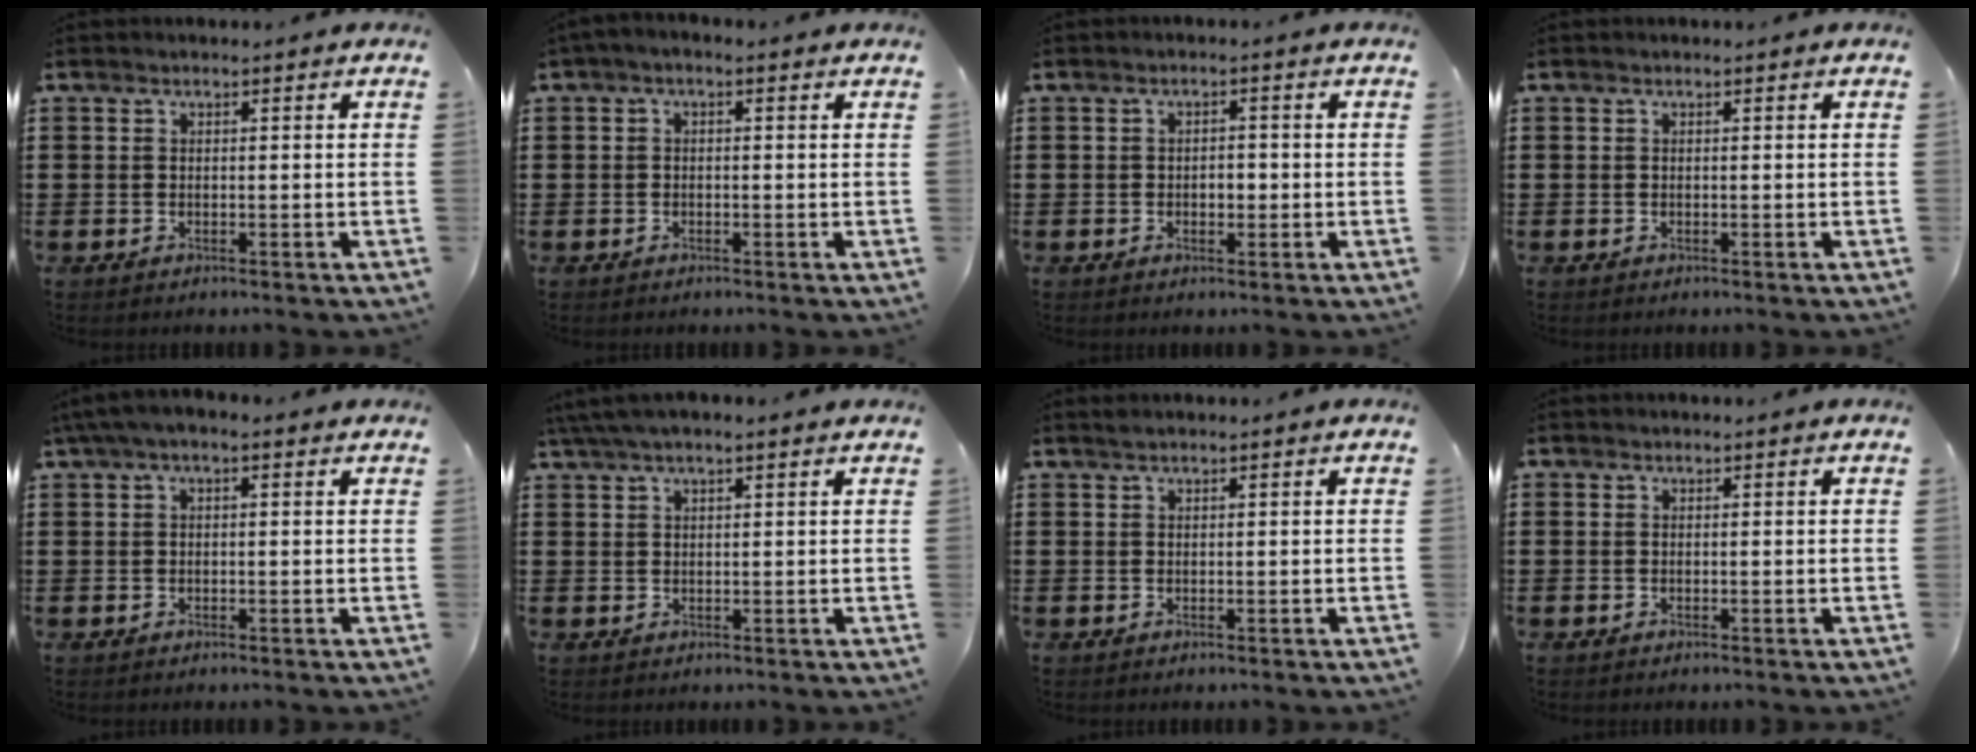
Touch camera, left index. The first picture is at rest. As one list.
[{"total": 1.0, "force": [-0.7, 0.2, 0.7], "torque": [-0.013, -0.001, -0.014]}, {"total": 1.9, "force": [-0.4, 1.2, 1.4], "torque": [-0.030, 0.006, -0.011]}, {"total": 0.0}, {"total": 1.8, "force": [0.1, 0.6, 1.7], "torque": [-0.038, 0.001, -0.003]}, {"total": 3.0, "force": [2.1, 1.0, 1.9], "torque": [-0.042, 0.007, 0.038]}, {"total": 0.6, "force": [0.4, 0.1, 0.4], "torque": [-0.008, 0.001, 0.009]}, {"total": 0.0}]